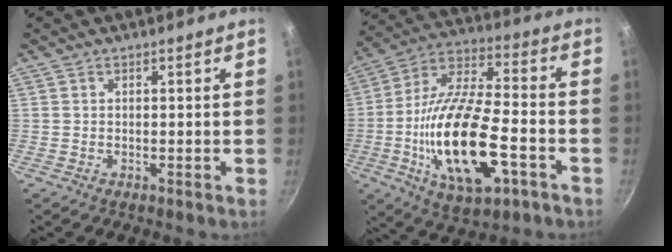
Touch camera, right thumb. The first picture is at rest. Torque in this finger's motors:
{"motor_torque": [0.62, 0.59, 2.15, -0.62, 0.72]}